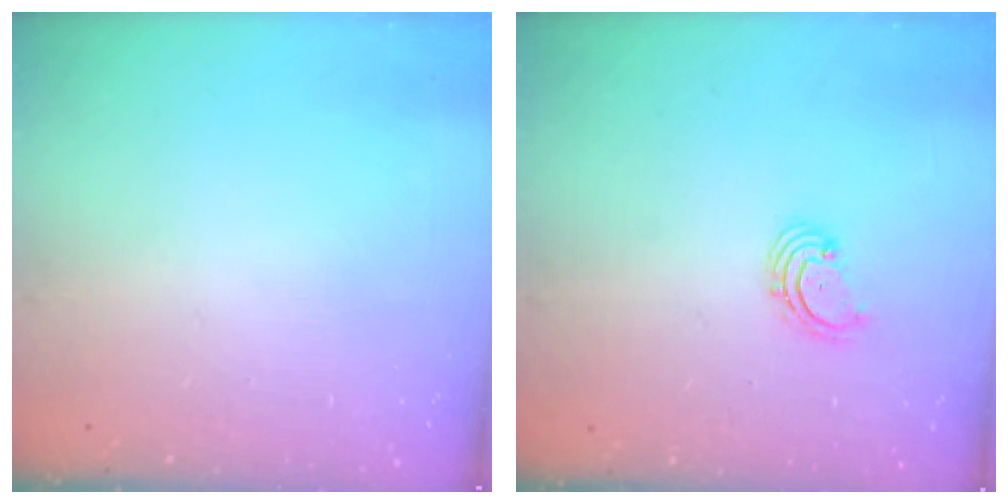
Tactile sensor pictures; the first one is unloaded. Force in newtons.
{"total": 1.8, "press": 1.7, "slide": 0.6}